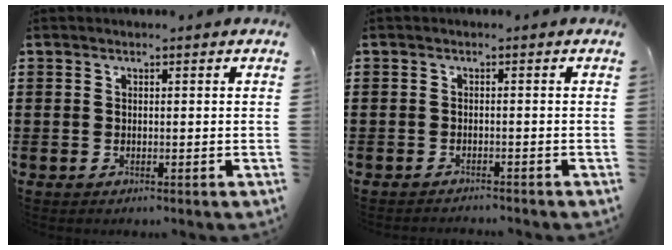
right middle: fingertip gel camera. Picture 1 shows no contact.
{"total": 1.0, "force": [-1.0, 0.0, 0.0], "torque": [-0.003, 0.002, -0.022]}